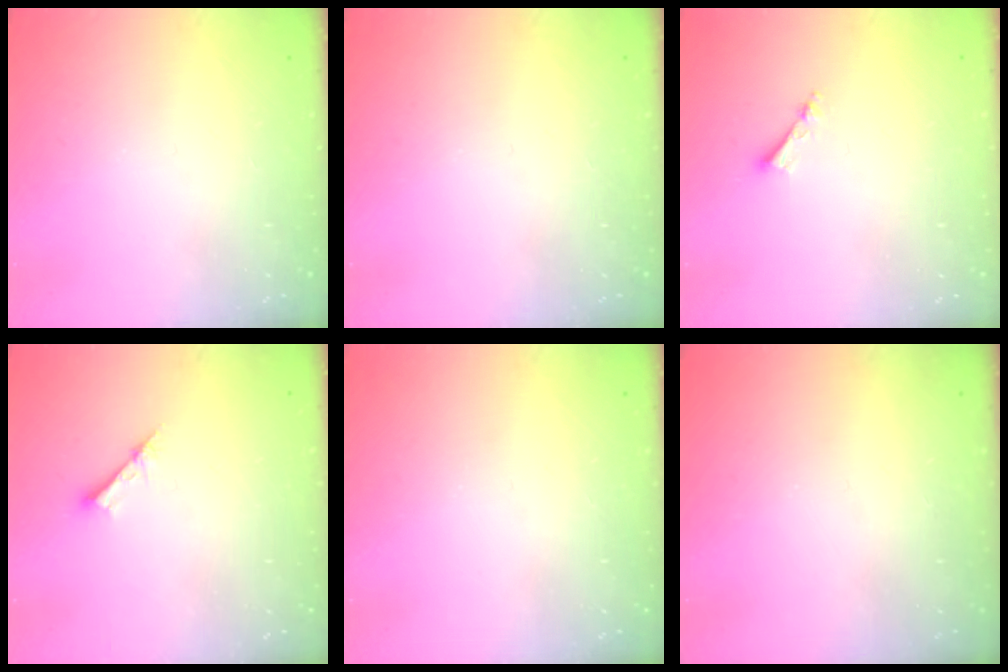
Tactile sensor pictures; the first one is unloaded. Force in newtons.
{"total": 0.0}
{"total": 3.2, "press": 3.2, "slide": 0.3}
{"total": 1.6, "press": 1.6, "slide": 0.2}
{"total": 0.0}
{"total": 0.0}